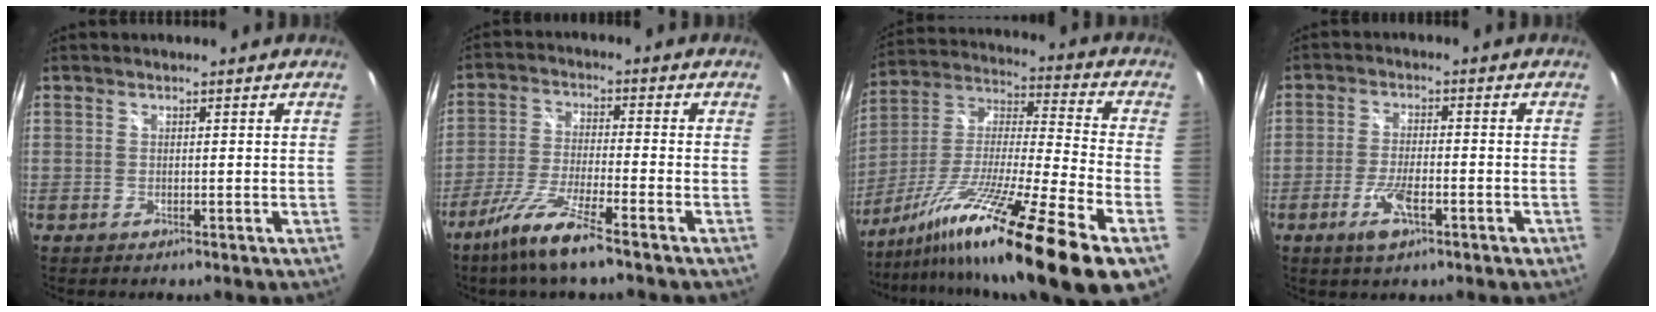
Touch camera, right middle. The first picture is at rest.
{"total": 9.3, "force": [-6.4, 0.0, 6.7], "torque": [-0.147, -0.016, -0.123]}
{"total": 24.7, "force": [-15.2, -0.7, 19.5], "torque": [-0.318, -0.055, -0.269]}
{"total": 6.1, "force": [-3.1, 2.1, 4.8], "torque": [-0.105, -0.007, -0.055]}